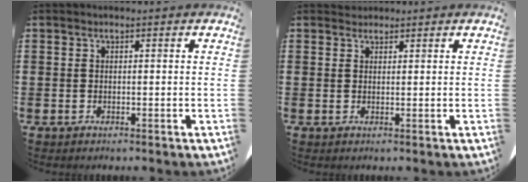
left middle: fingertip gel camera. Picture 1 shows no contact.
{"total": 1.0, "force": [0.9, 0.3, -0.2], "torque": [0.003, 0.004, 0.018]}